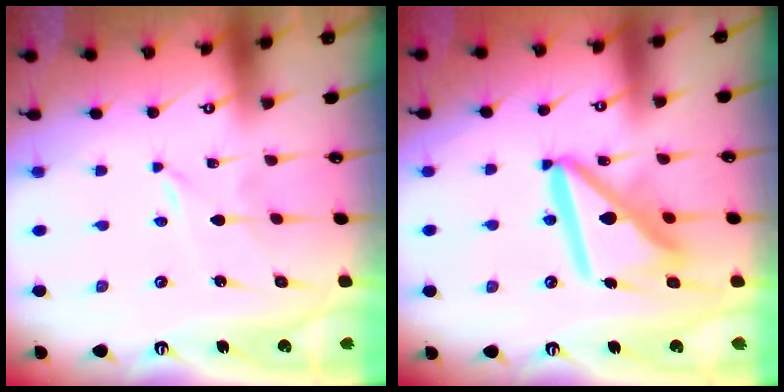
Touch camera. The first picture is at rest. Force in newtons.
{"total": 15.2, "press": 15.1, "slide": 1.9}